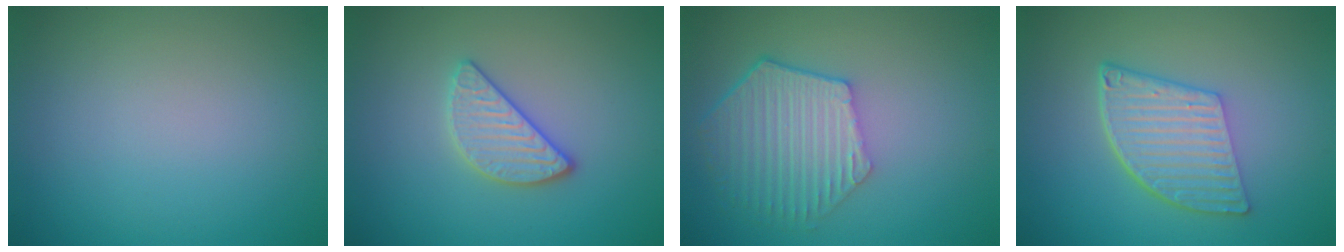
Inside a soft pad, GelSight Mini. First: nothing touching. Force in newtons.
{"total": 3.0, "press": 2.8, "slide": 1.1}
{"total": 5.9, "press": 4.8, "slide": 3.5}
{"total": 6.2, "press": 4.2, "slide": 4.5}